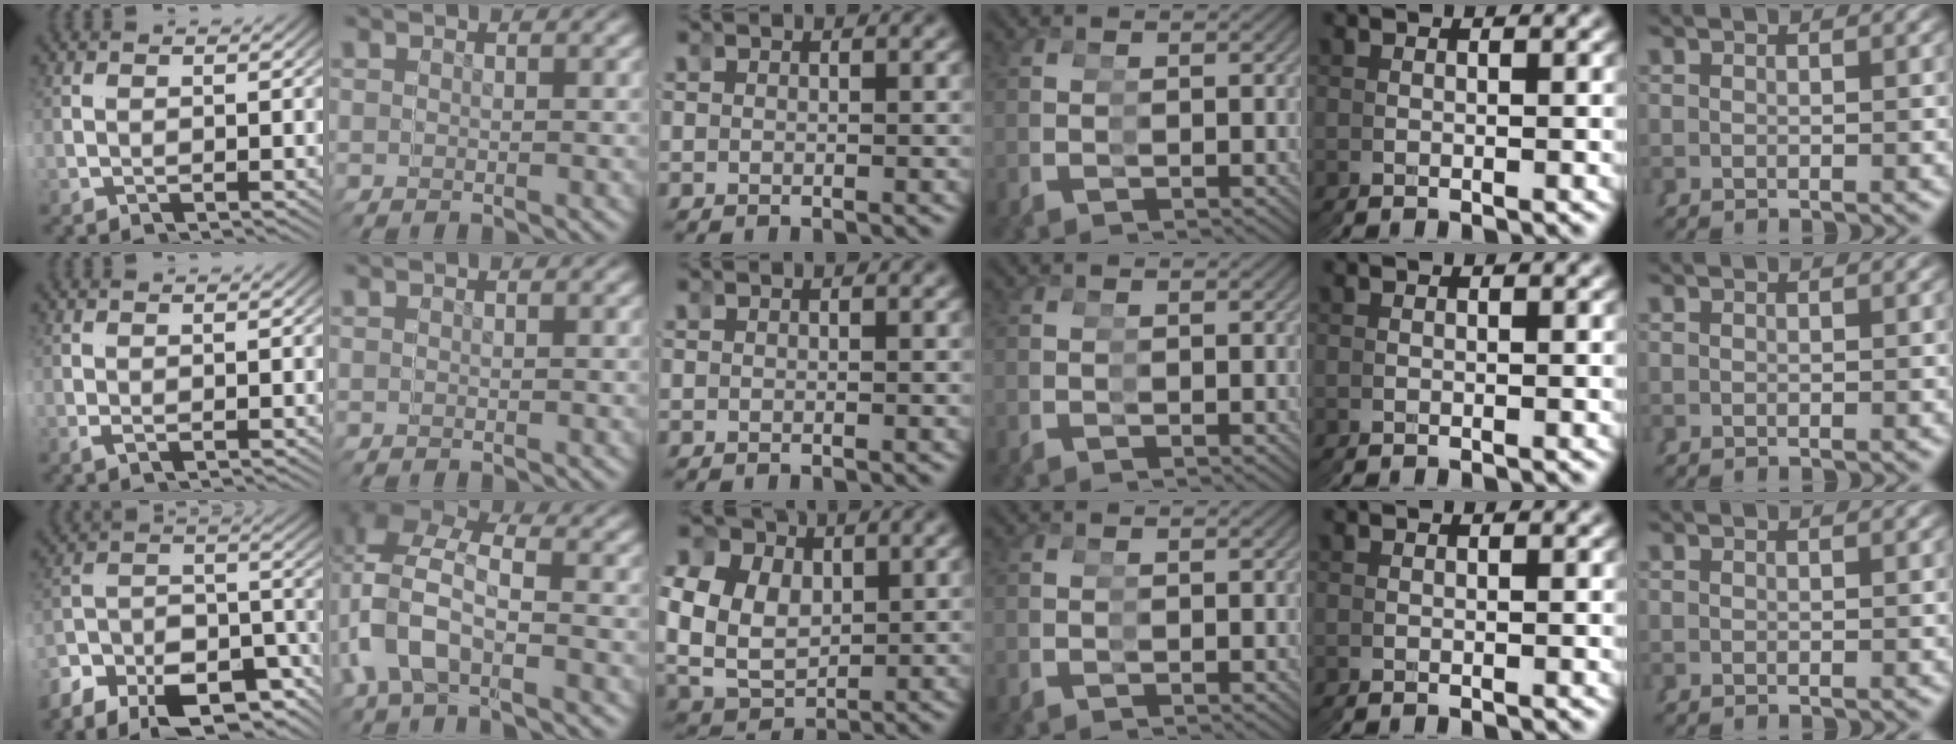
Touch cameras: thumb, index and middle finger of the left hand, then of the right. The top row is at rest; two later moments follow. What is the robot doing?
{"motion": "grasp_and_lifting", "object": "pipette"}